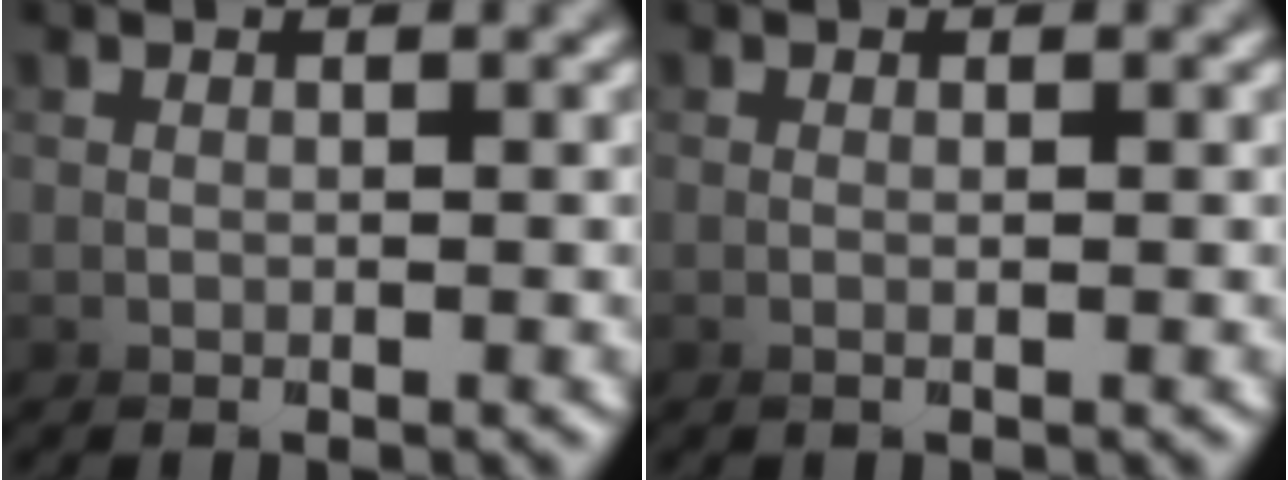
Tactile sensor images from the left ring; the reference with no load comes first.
{"total": 1.2, "force": [-0.2, -1.1, 0.4], "torque": [-0.002, 0.006, -0.007]}